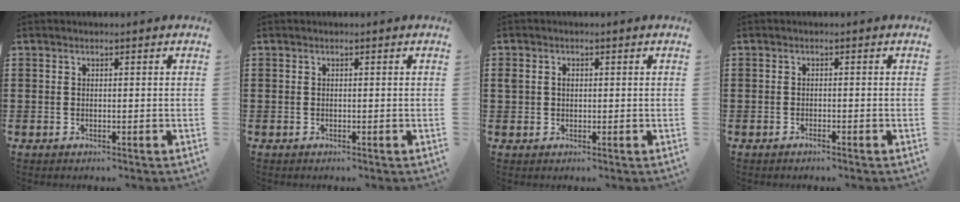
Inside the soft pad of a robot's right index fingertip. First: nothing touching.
{"total": 0.0}
{"total": 1.6, "force": [0.3, 1.3, 0.9], "torque": [-0.020, 0.009, 0.005]}
{"total": 0.7, "force": [-0.7, 0.0, 0.3], "torque": [-0.008, -0.002, -0.013]}